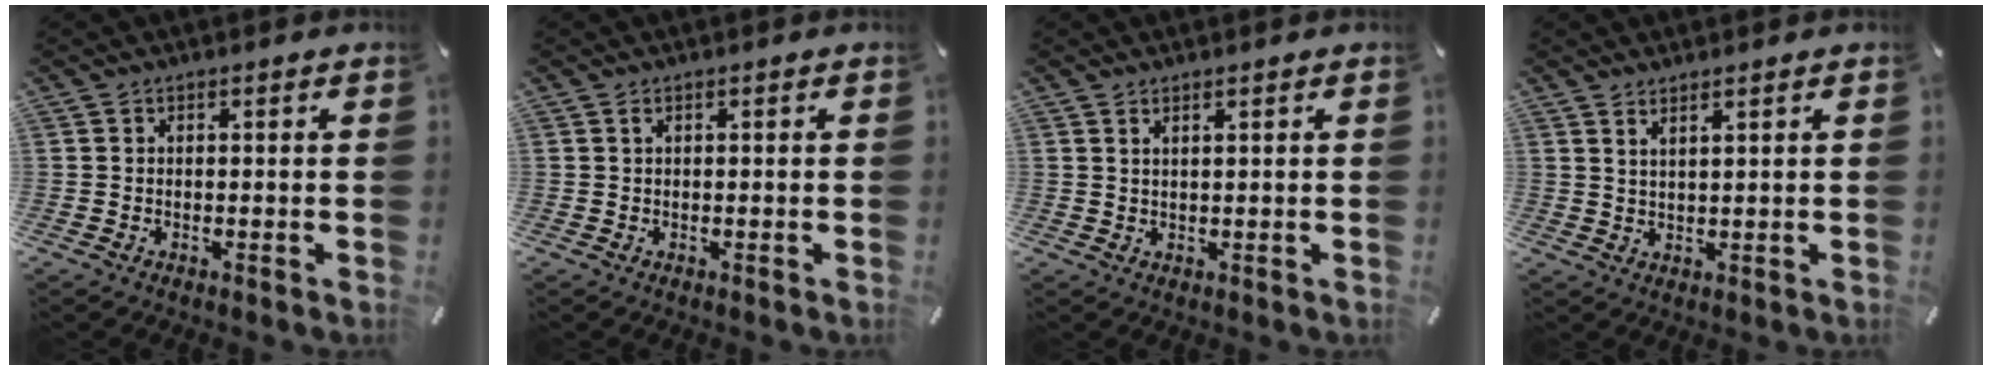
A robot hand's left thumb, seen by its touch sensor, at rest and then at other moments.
{"total": 0.5, "force": [0.2, 0.1, 0.5], "torque": [-0.010, 0.000, 0.004]}
{"total": 1.4, "force": [1.1, -0.1, 0.8], "torque": [-0.023, -0.006, 0.019]}
{"total": 2.1, "force": [1.9, -0.5, 0.8], "torque": [-0.018, -0.009, 0.036]}